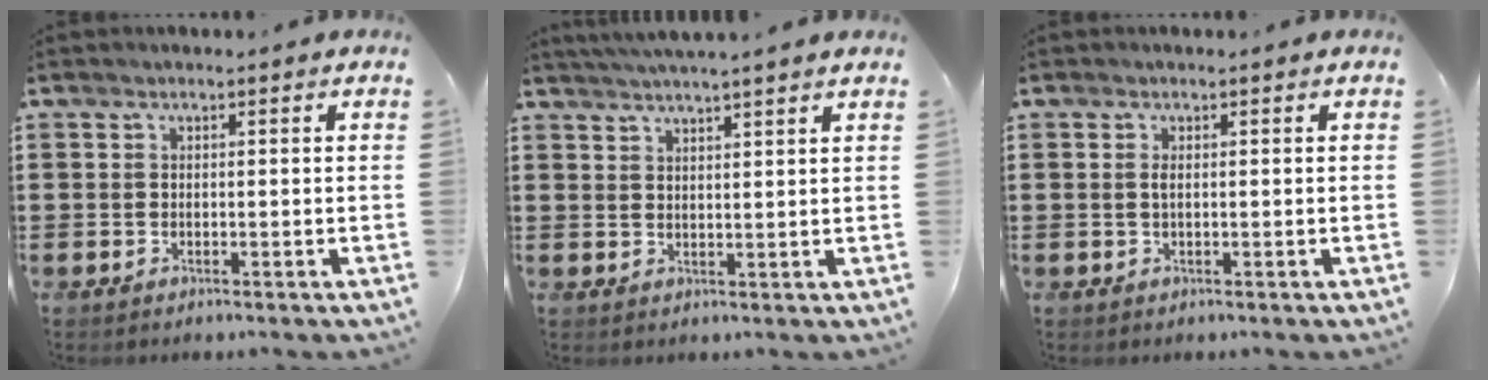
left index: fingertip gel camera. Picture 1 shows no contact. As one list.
[{"total": 3.0, "force": [2.9, -0.8, 0.7], "torque": [-0.021, -0.009, 0.052]}, {"total": 0.8, "force": [0.0, 0.1, 0.8], "torque": [-0.016, -0.001, 0.001]}]